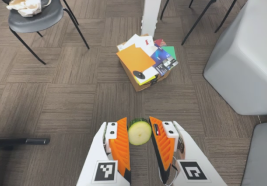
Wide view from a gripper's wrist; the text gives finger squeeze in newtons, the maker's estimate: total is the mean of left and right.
{"total": 10.7, "left": 11.6, "right": 9.8}